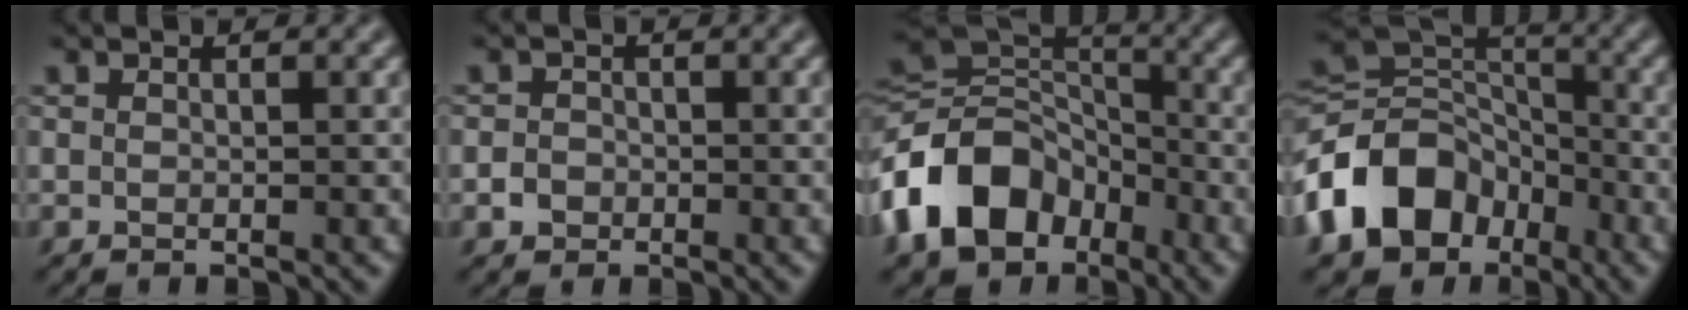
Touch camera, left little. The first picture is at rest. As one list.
[{"total": 1.6, "force": [-0.6, 1.4, 0.4], "torque": [0.006, 0.003, -0.014]}, {"total": 11.0, "force": [-5.2, 7.8, 5.8], "torque": [-0.122, 0.003, -0.113]}, {"total": 10.5, "force": [-5.0, 7.7, 5.1], "torque": [-0.105, 0.005, -0.109]}]